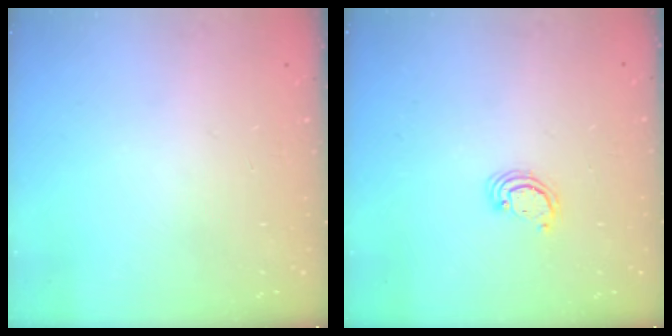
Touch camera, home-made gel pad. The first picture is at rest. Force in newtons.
{"total": 2.6, "press": 2.5, "slide": 0.2}